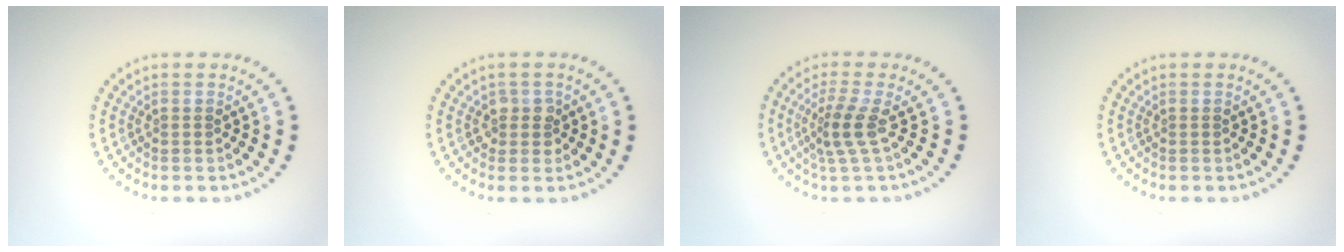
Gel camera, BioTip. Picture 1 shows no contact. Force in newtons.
{"total": 1.5, "press": 1.4, "slide": 0.6}
{"total": 2.6, "press": 1.9, "slide": 1.8}
{"total": 0.0}